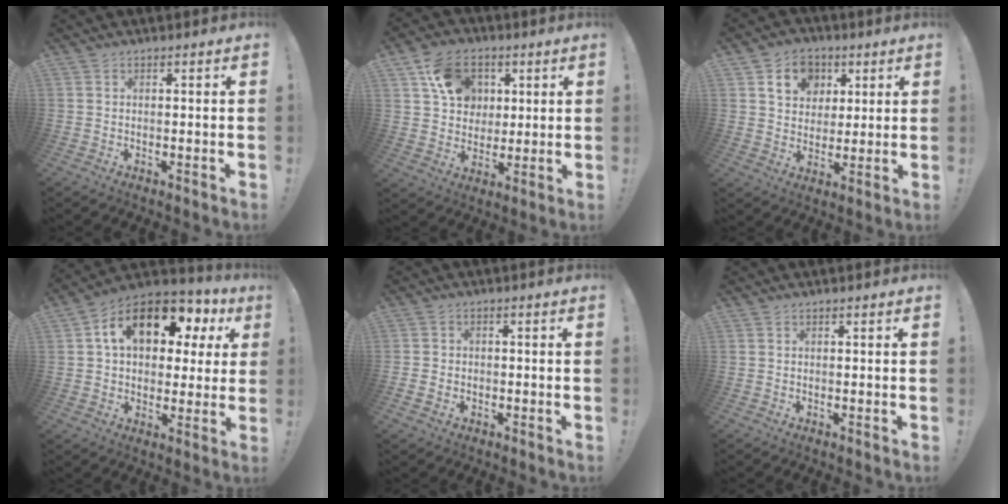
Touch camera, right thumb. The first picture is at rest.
{"total": 13.8, "force": [5.6, 11.1, 6.0], "torque": [-0.079, -0.018, 0.111]}
{"total": 11.2, "force": [4.9, 9.0, 4.5], "torque": [-0.065, -0.015, 0.096]}
{"total": 17.3, "force": [7.6, 9.7, 12.2], "torque": [-0.206, -0.021, 0.127]}
{"total": 2.3, "force": [-0.7, 2.0, 1.0], "torque": [-0.007, 0.001, -0.014]}
{"total": 0.0}